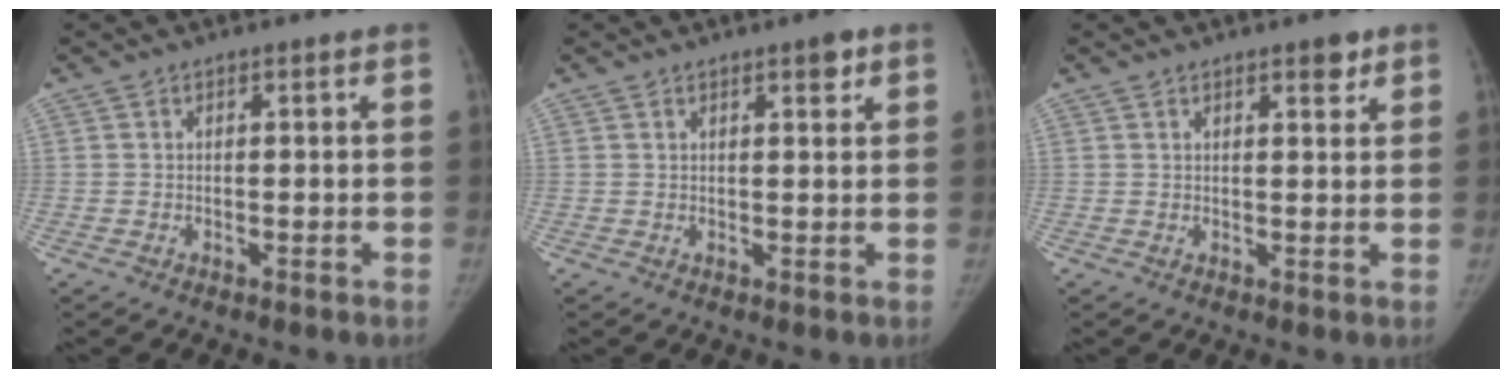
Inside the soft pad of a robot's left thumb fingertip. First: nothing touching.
{"total": 2.4, "force": [1.5, 0.7, 1.8], "torque": [-0.020, -0.007, 0.020]}
{"total": 2.8, "force": [1.8, 0.9, 1.8], "torque": [-0.015, -0.010, 0.024]}